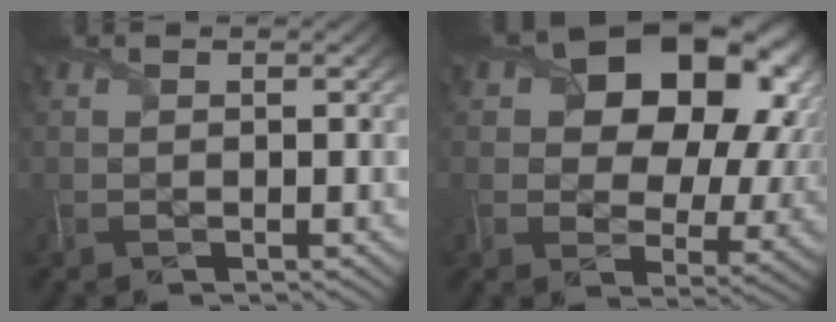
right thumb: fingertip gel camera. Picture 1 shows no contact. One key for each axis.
{"total": 15.9, "fx": 5.2, "fy": 10.9, "fz": 10.4, "tx": -0.143, "ty": 0.007, "tz": 0.085}